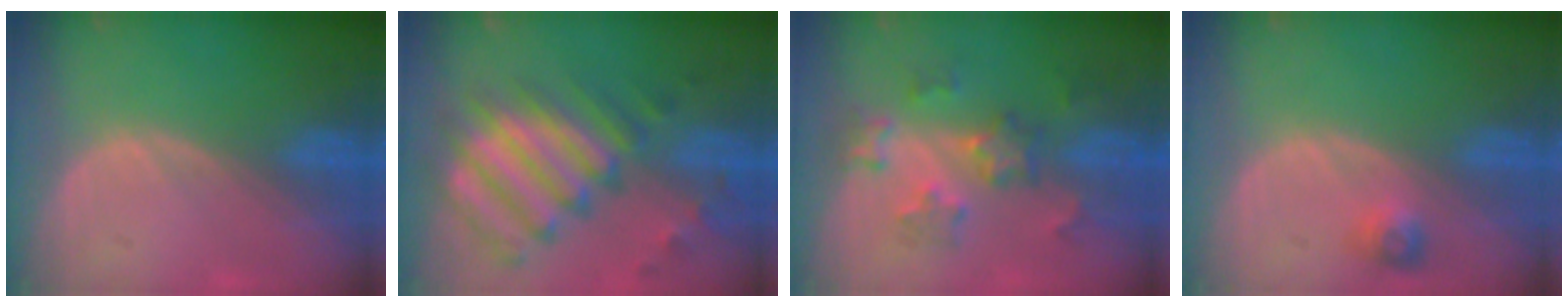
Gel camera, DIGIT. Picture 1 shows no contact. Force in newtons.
{"total": 11.9, "press": 10.3, "slide": 5.9}
{"total": 6.5, "press": 6.4, "slide": 1.3}
{"total": 2.5, "press": 2.3, "slide": 1.0}